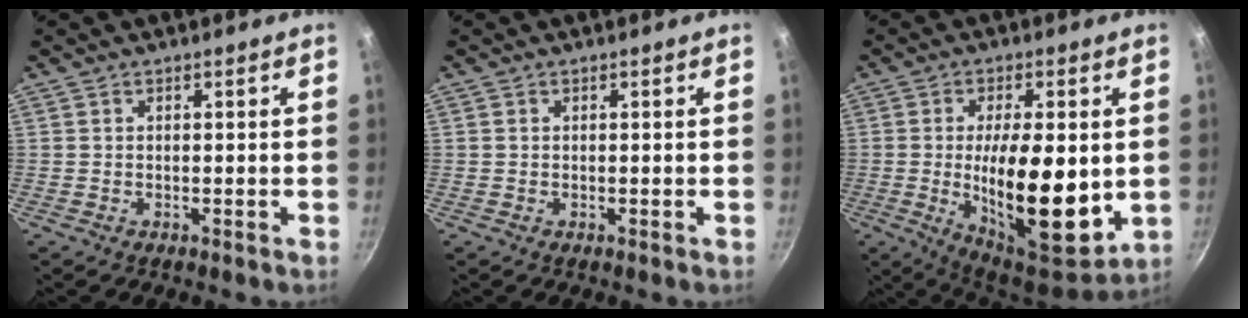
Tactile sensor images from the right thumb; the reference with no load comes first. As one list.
[{"total": 0.0}, {"total": 19.2, "force": [-1.2, 7.5, 17.7], "torque": [-0.264, -0.017, -0.011]}]